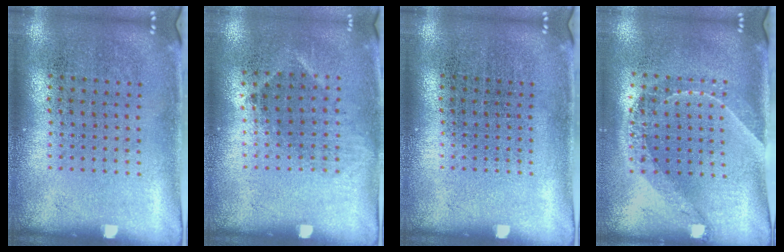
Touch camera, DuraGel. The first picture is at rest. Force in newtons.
{"total": 1.1, "press": 0.9, "slide": 0.7}
{"total": 0.0}
{"total": 1.6, "press": 1.3, "slide": 0.9}